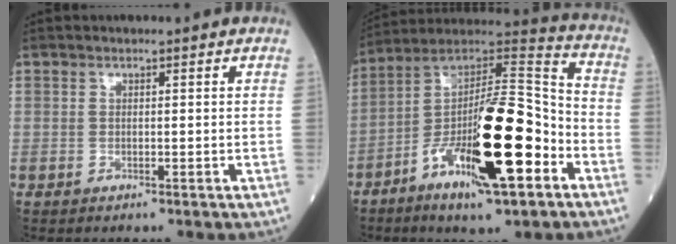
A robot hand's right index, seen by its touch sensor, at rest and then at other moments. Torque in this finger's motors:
{"motor_torque": [1.06, -0.69, 1.06, 0.21]}